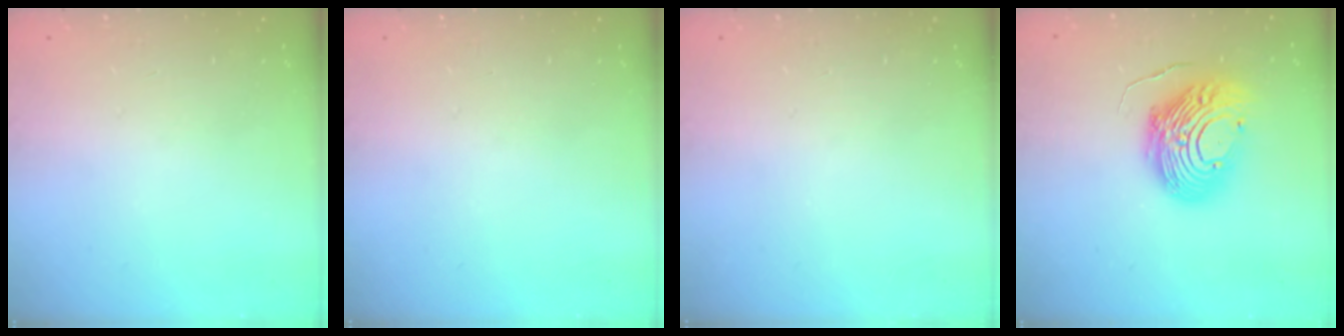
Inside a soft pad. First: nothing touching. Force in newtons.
{"total": 0.0}
{"total": 0.0}
{"total": 14.6, "press": 14.6, "slide": 1.5}